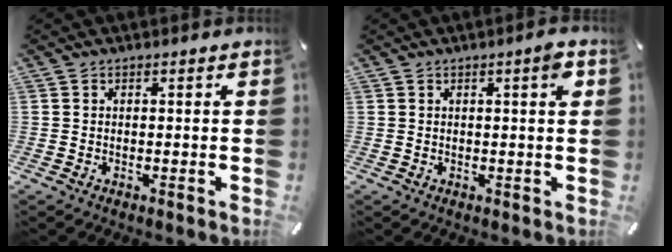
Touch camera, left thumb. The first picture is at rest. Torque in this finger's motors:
{"motor_torque": [1.26, 1.32, 0.99, -0.51, 0.23]}